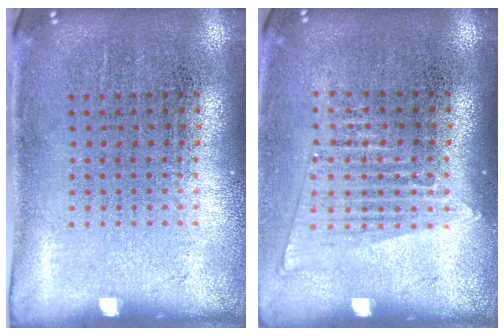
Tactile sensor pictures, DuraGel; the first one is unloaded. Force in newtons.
{"total": 1.4, "press": 1.3, "slide": 0.5}